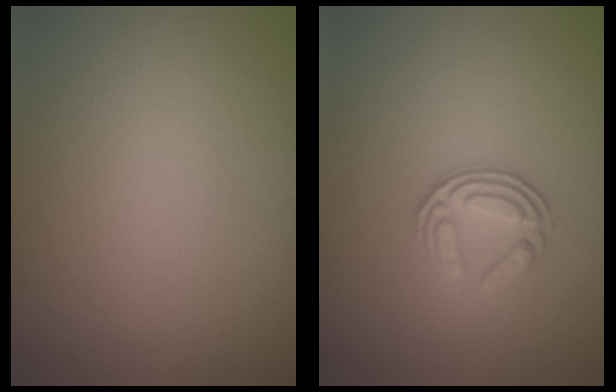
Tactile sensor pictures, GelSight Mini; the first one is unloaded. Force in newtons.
{"total": 3.5, "press": 2.5, "slide": 2.5}